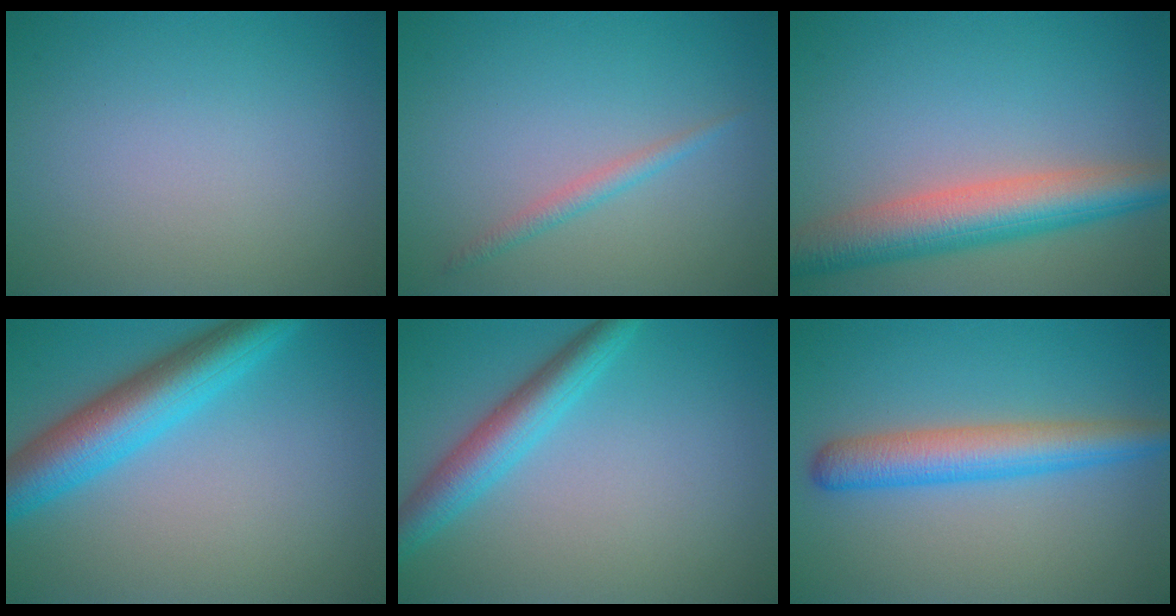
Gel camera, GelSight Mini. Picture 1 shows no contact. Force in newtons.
{"total": 1.4, "press": 1.4, "slide": 0.0}
{"total": 7.1, "press": 7.1, "slide": 0.1}
{"total": 6.9, "press": 6.8, "slide": 0.5}
{"total": 4.0, "press": 4.0, "slide": 0.1}
{"total": 4.9, "press": 4.9, "slide": 0.1}